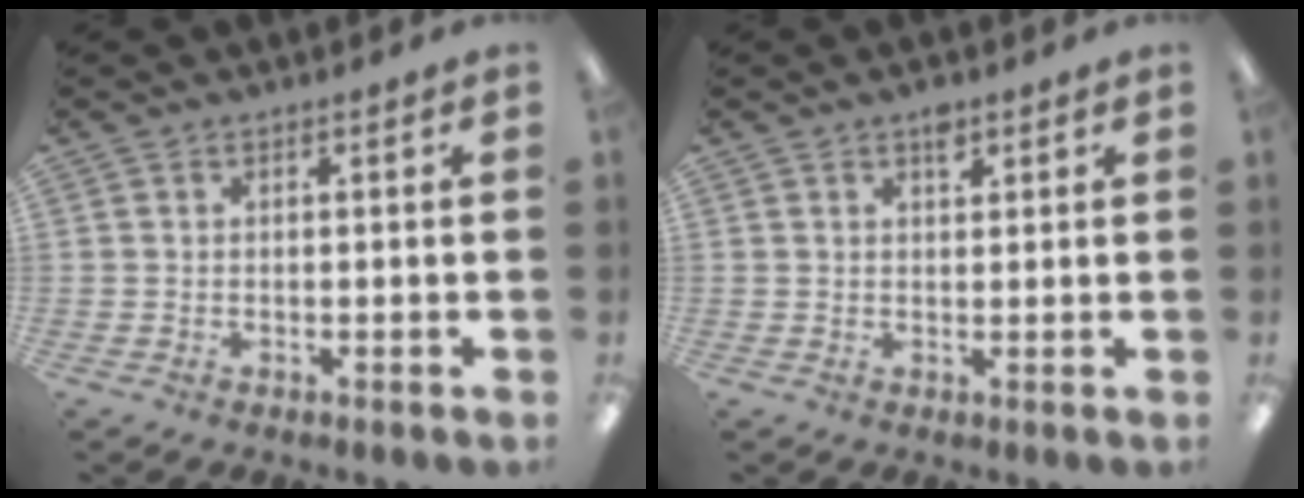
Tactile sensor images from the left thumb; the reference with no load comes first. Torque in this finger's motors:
{"motor_torque": [-0.01, -0.19, 0.22, -0.05, 0.01]}